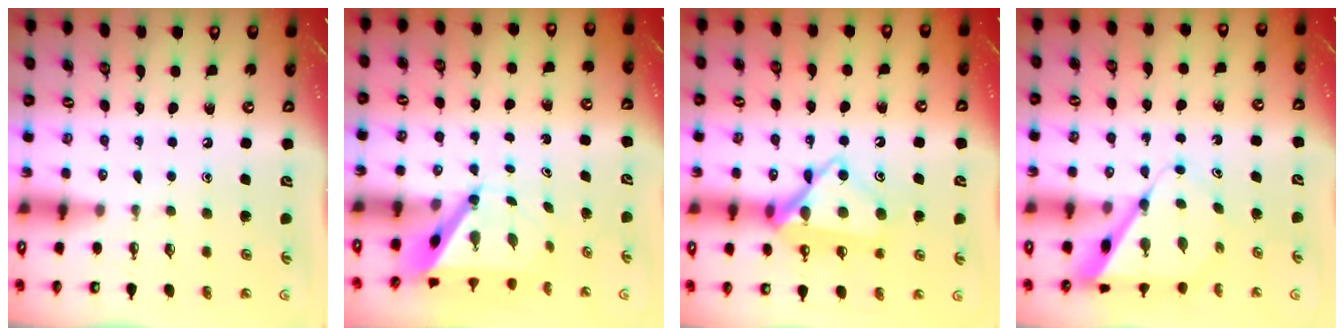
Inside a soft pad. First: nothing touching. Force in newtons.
{"total": 5.6, "press": 5.6, "slide": 0.5}
{"total": 16.6, "press": 16.6, "slide": 0.9}
{"total": 7.2, "press": 7.2, "slide": 0.5}